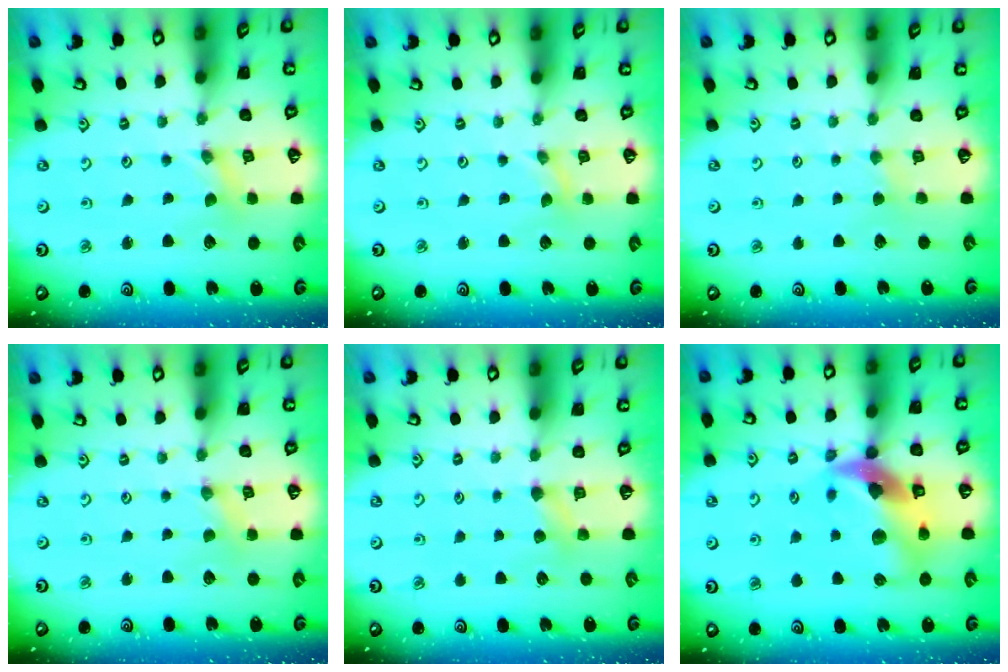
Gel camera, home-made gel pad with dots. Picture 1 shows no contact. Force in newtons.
{"total": 0.0}
{"total": 1.6, "press": 1.6, "slide": 0.3}
{"total": 0.0}
{"total": 3.6, "press": 3.5, "slide": 0.6}
{"total": 16.0, "press": 15.8, "slide": 2.4}